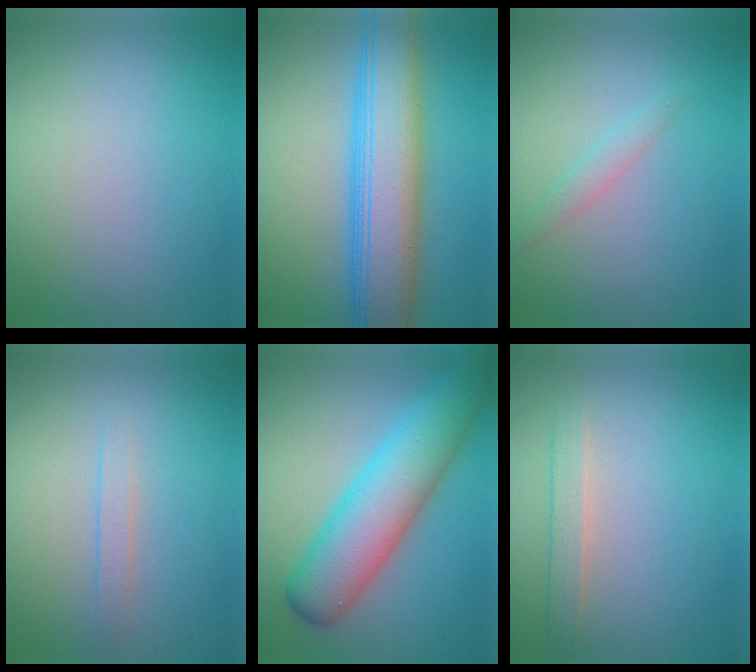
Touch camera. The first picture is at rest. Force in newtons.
{"total": 9.3, "press": 9.3, "slide": 0.5}
{"total": 1.4, "press": 1.4, "slide": 0.1}
{"total": 1.3, "press": 1.3, "slide": 0.1}
{"total": 8.5, "press": 8.5, "slide": 0.2}
{"total": 1.8, "press": 1.8, "slide": 0.1}